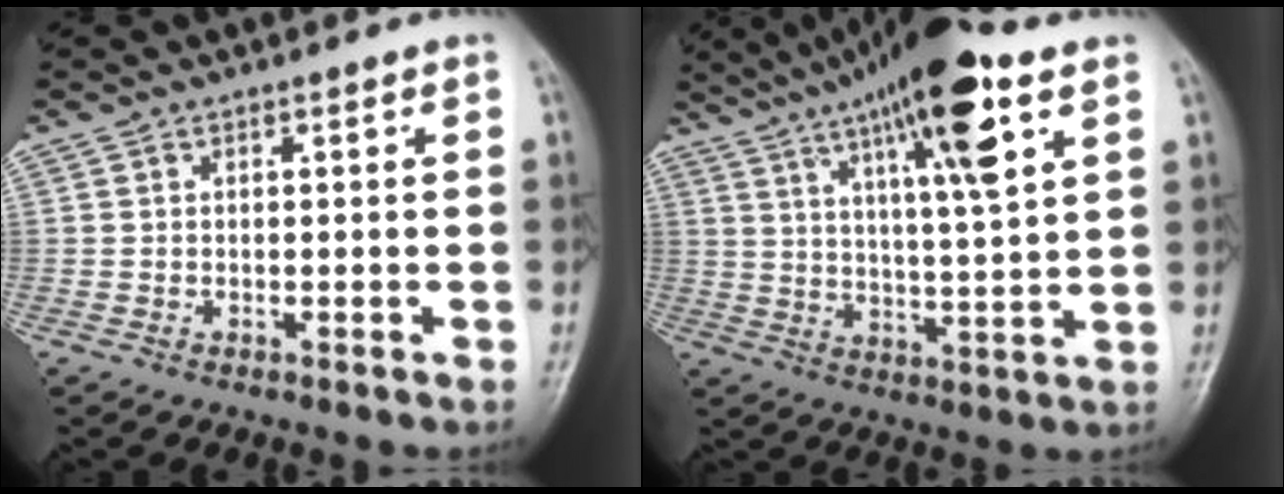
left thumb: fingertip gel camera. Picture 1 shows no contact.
{"total": 18.2, "force": [9.4, 3.4, 15.1], "torque": [-0.237, -0.019, 0.152]}